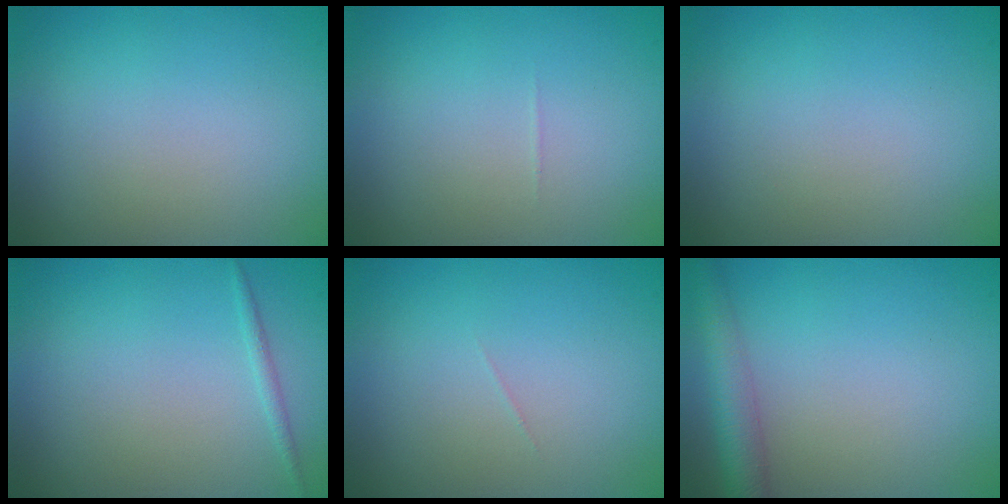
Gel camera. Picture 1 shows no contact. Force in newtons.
{"total": 0.0}
{"total": 0.0}
{"total": 0.7, "press": 0.7, "slide": 0.0}
{"total": 0.0}
{"total": 3.5, "press": 3.5, "slide": 0.2}